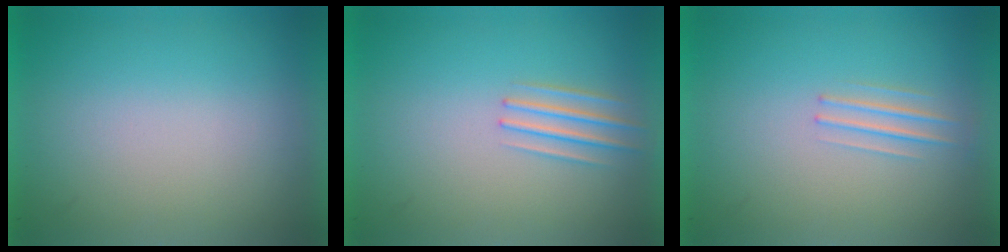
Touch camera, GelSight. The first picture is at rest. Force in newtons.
{"total": 1.9}
{"total": 1.2}